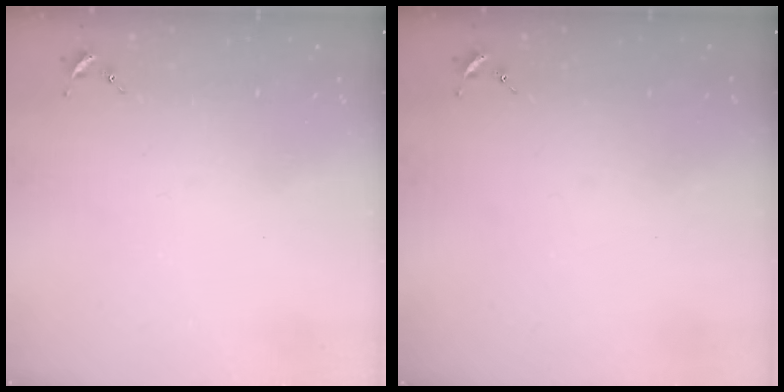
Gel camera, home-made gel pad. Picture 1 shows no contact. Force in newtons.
{"total": 0.0}